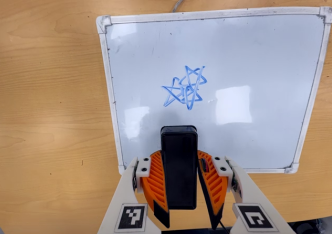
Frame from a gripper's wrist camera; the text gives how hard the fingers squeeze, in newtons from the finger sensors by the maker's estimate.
{"total": 9.7, "left": 7.7, "right": 11.7}